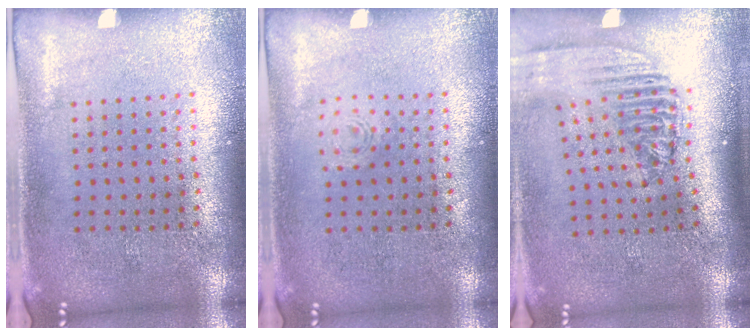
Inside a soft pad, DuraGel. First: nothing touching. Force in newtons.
{"total": 0.7, "press": 0.7, "slide": 0.1}
{"total": 2.3, "press": 1.7, "slide": 1.5}